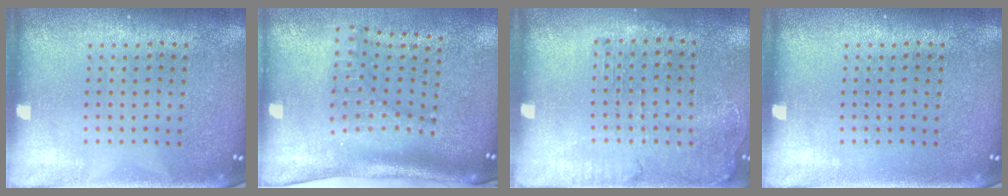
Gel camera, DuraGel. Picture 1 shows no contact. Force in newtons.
{"total": 1.9, "press": 1.4, "slide": 1.3}
{"total": 1.3, "press": 1.2, "slide": 0.6}
{"total": 0.0}